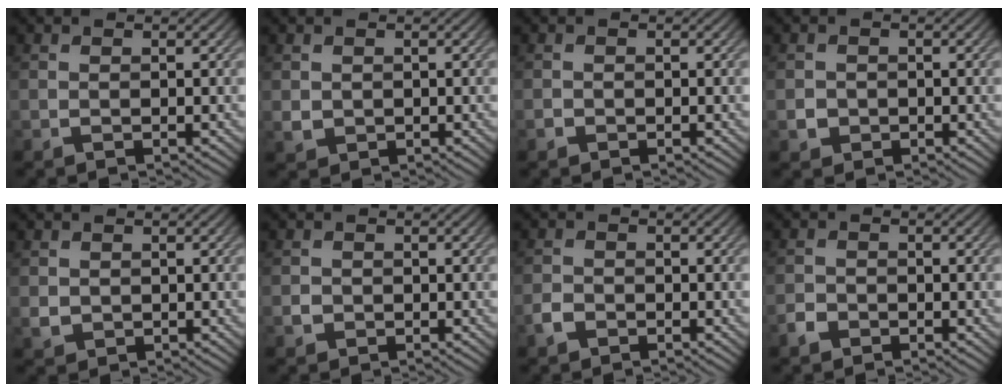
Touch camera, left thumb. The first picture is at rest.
{"total": 1.4, "force": [0.4, 1.3, 0.4], "torque": [-0.014, -0.005, 0.011]}
{"total": 0.7, "force": [-0.5, 0.5, 0.1], "torque": [-0.002, -0.003, -0.010]}
{"total": 1.8, "force": [-0.6, 1.6, 0.4], "torque": [-0.003, -0.006, -0.012]}
{"total": 1.4, "force": [0.4, 1.3, 0.5], "torque": [-0.015, -0.005, 0.011]}
{"total": 1.1, "force": [-0.3, 1.0, 0.3], "torque": [-0.002, -0.005, -0.009]}
{"total": 1.9, "force": [-1.3, 1.2, 0.7], "torque": [-0.014, 0.000, -0.030]}
{"total": 1.8, "force": [-1.3, 1.2, 0.5], "torque": [-0.009, 0.001, -0.029]}